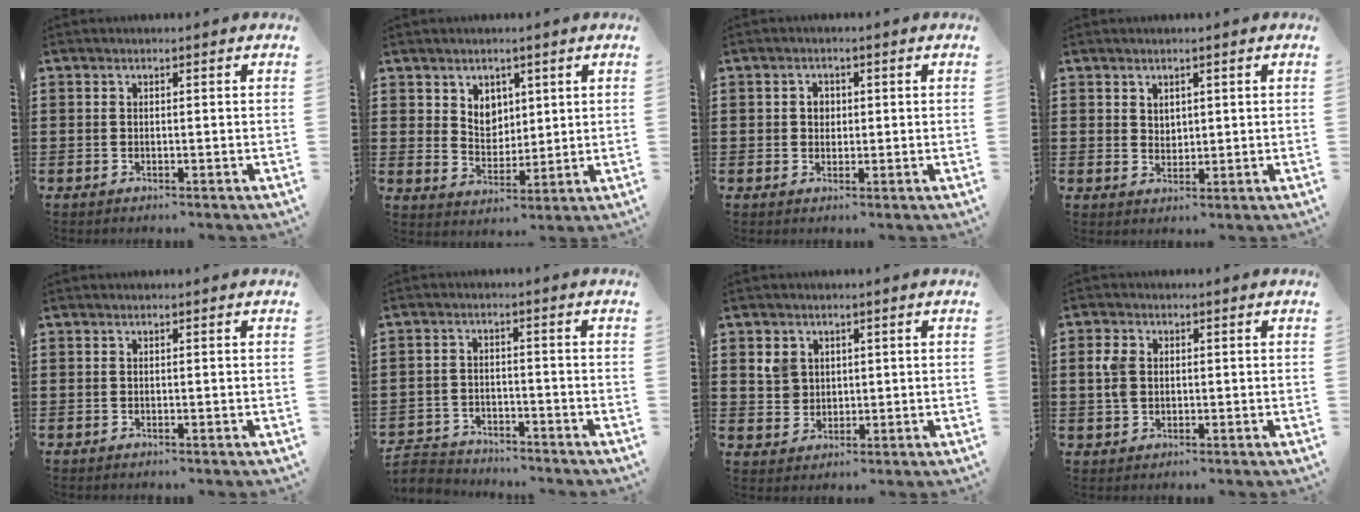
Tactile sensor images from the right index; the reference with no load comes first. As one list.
[{"total": 4.7, "force": [2.9, 3.6, 0.9], "torque": [-0.027, 0.003, 0.053]}, {"total": 1.9, "force": [0.1, 1.6, 1.0], "torque": [-0.022, 0.010, 0.001]}, {"total": 2.1, "force": [1.5, 1.4, 0.3], "torque": [-0.010, 0.005, 0.029]}, {"total": 0.0}, {"total": 3.5, "force": [-3.4, 0.7, -0.2], "torque": [-0.013, -0.001, -0.077]}, {"total": 3.8, "force": [1.4, 3.4, 1.0], "torque": [-0.035, 0.014, 0.025]}, {"total": 3.5, "force": [0.6, 2.6, 2.3], "torque": [-0.060, 0.009, 0.007]}]